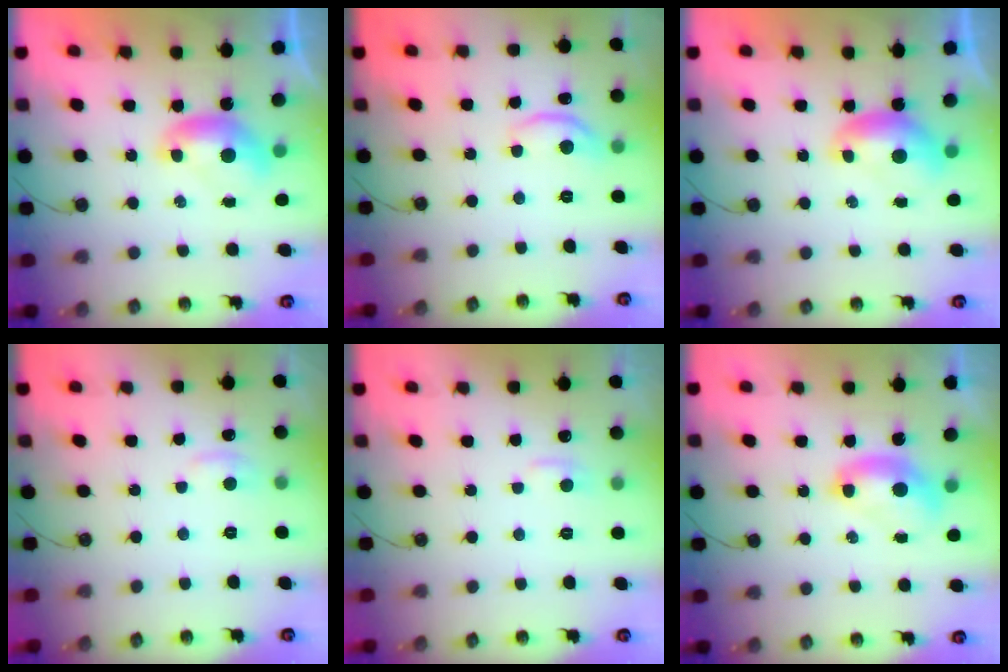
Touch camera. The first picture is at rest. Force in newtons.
{"total": 5.7, "press": 5.7, "slide": 0.5}
{"total": 0.0}
{"total": 1.2, "press": 0.9, "slide": 0.7}
{"total": 1.9, "press": 1.8, "slide": 0.6}
{"total": 2.5, "press": 2.5, "slide": 0.2}